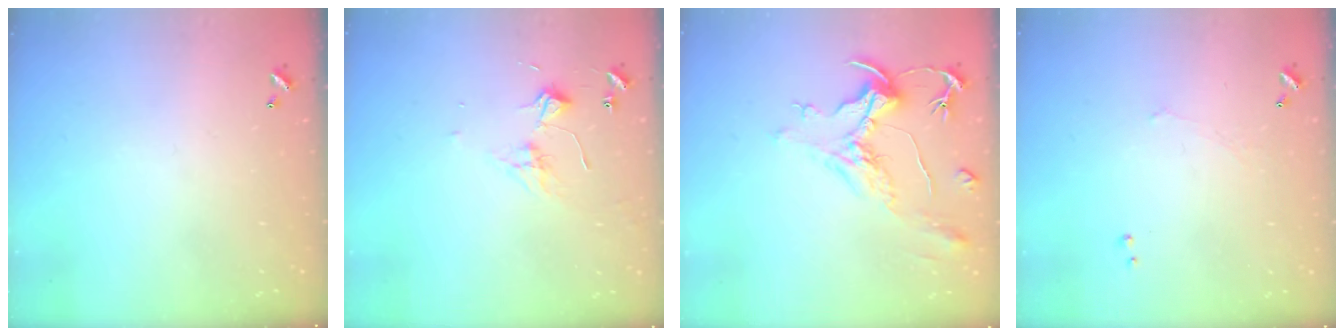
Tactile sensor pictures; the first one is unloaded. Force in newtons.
{"total": 2.7, "press": 2.7, "slide": 0.6}
{"total": 2.2, "press": 1.7, "slide": 1.4}
{"total": 0.9, "press": 0.7, "slide": 0.5}